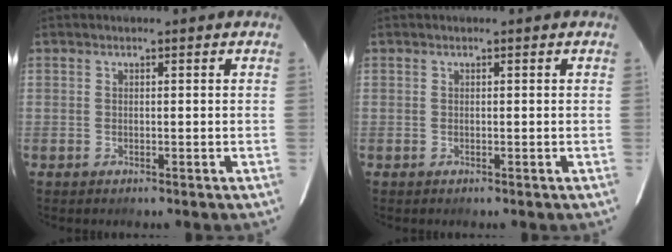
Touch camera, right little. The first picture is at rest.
{"total": 0.0}